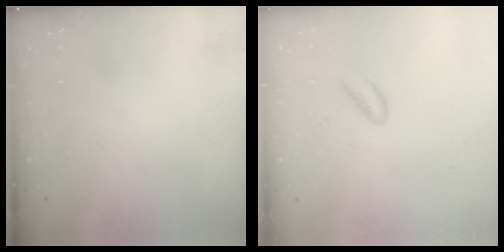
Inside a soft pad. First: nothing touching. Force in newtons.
{"total": 2.1, "press": 2.1, "slide": 0.3}